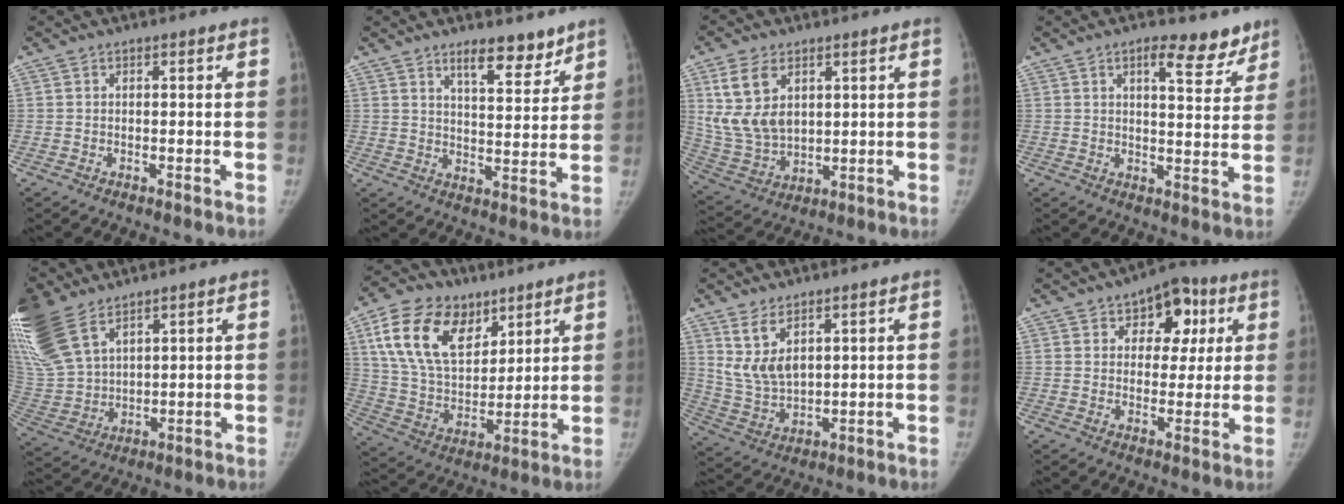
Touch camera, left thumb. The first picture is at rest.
{"total": 8.3, "force": [6.2, 2.8, 4.7], "torque": [-0.047, -0.047, 0.098]}
{"total": 12.6, "force": [4.8, 8.0, 8.4], "torque": [-0.154, -0.018, 0.114]}
{"total": 8.4, "force": [5.8, 3.4, 5.1], "torque": [-0.038, -0.033, 0.079]}
{"total": 19.7, "force": [12.3, 10.4, 11.4], "torque": [-0.285, -0.018, 0.251]}
{"total": 19.7, "force": [9.9, 12.2, 11.9], "torque": [-0.193, -0.029, 0.188]}
{"total": 8.6, "force": [4.4, 4.4, 6.0], "torque": [-0.106, -0.021, 0.104]}
{"total": 10.5, "force": [4.2, 7.0, 6.6], "torque": [-0.033, -0.007, 0.053]}